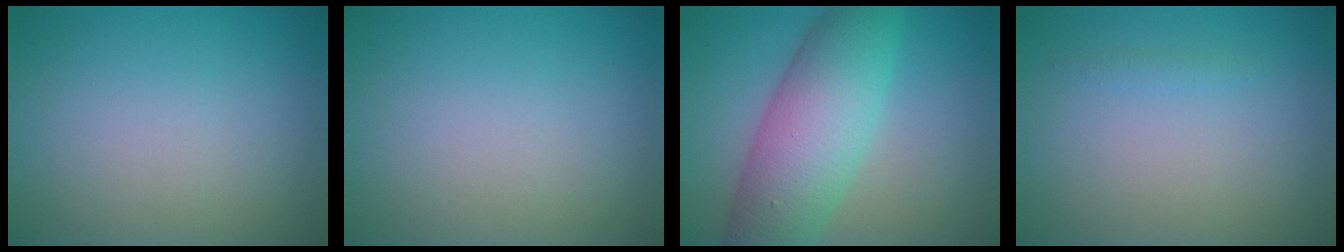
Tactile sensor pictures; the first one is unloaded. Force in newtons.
{"total": 0.0}
{"total": 8.7, "press": 8.7, "slide": 0.2}
{"total": 0.5, "press": 0.5, "slide": 0.0}